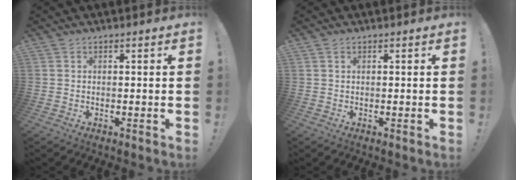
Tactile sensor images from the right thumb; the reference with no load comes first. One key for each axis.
{"total": 0.6, "fx": 0.3, "fy": 0.0, "fz": 0.5, "tx": -0.012, "ty": 0.002, "tz": 0.007}